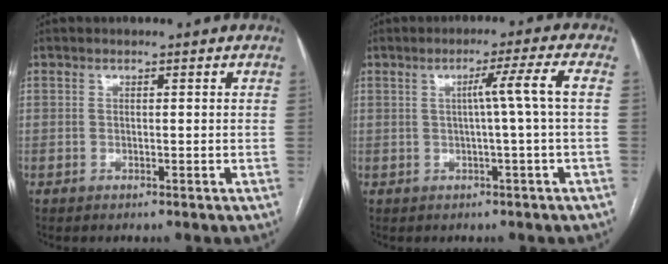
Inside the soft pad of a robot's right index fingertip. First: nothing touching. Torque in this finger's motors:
{"motor_torque": [0.59, 0.04, 0.29, 0.07]}